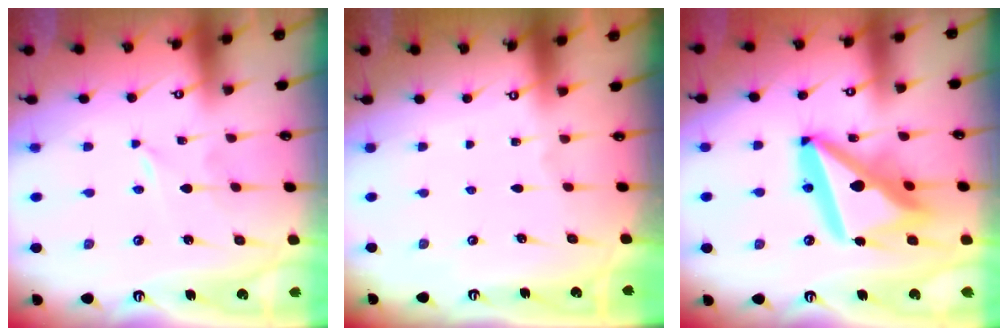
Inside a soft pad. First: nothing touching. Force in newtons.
{"total": 0.0}
{"total": 20.0, "press": 19.9, "slide": 2.5}